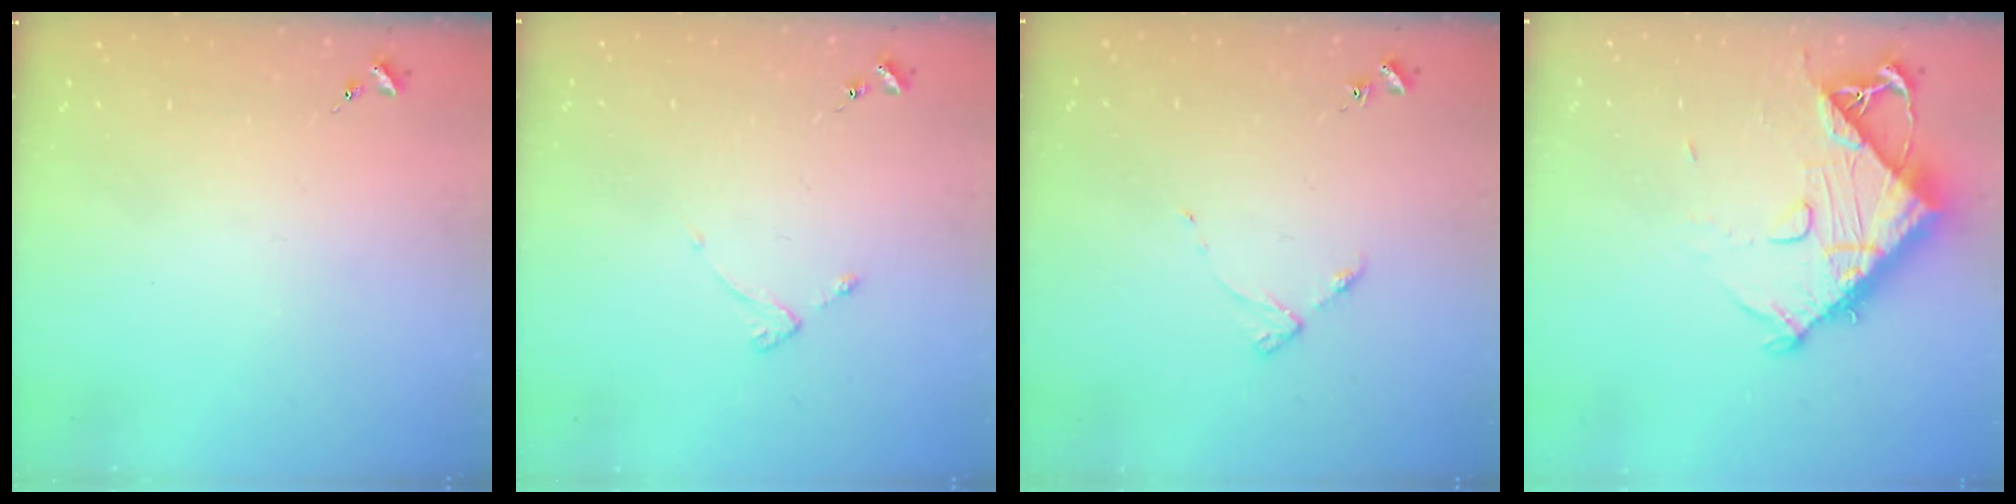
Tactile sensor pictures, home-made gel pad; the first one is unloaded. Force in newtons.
{"total": 2.7, "press": 2.6, "slide": 0.5}
{"total": 3.3, "press": 3.3, "slide": 0.4}
{"total": 12.5, "press": 12.5, "slide": 1.3}